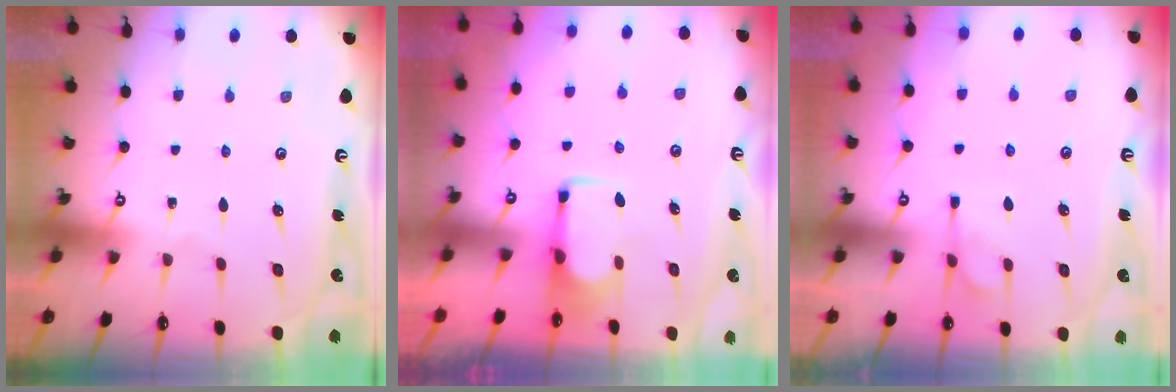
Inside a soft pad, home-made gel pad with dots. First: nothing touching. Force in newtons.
{"total": 1.9, "press": 1.7, "slide": 0.9}
{"total": 5.6, "press": 5.4, "slide": 1.4}